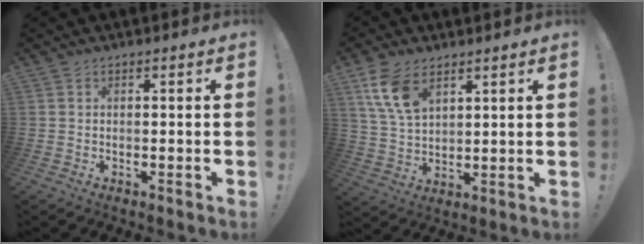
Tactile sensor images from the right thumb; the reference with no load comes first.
{"total": 10.7, "force": [6.0, 6.1, 6.5], "torque": [-0.124, -0.019, 0.117]}